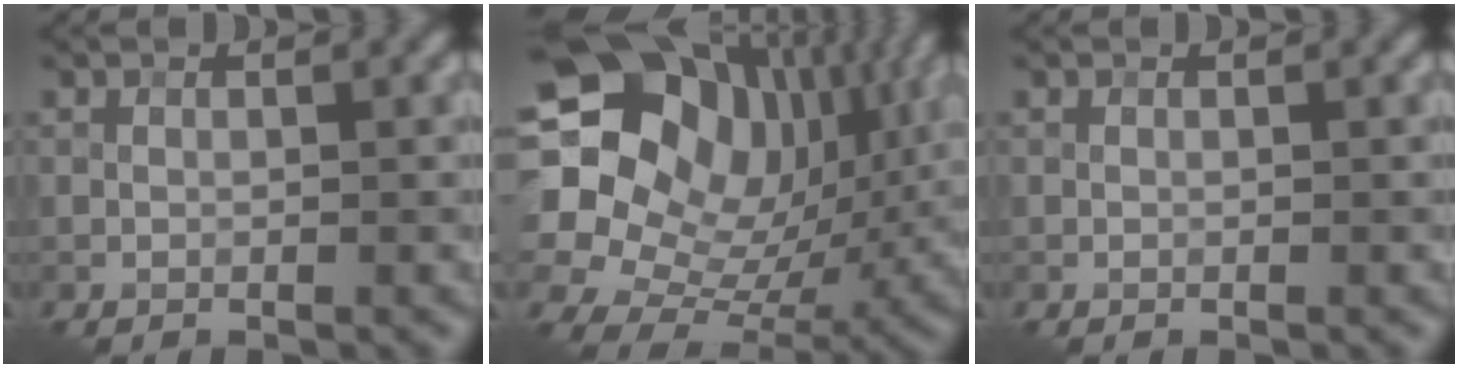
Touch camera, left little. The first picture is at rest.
{"total": 22.4, "force": [7.0, 17.8, 11.7], "torque": [-0.255, 0.036, 0.116]}
{"total": 0.0}